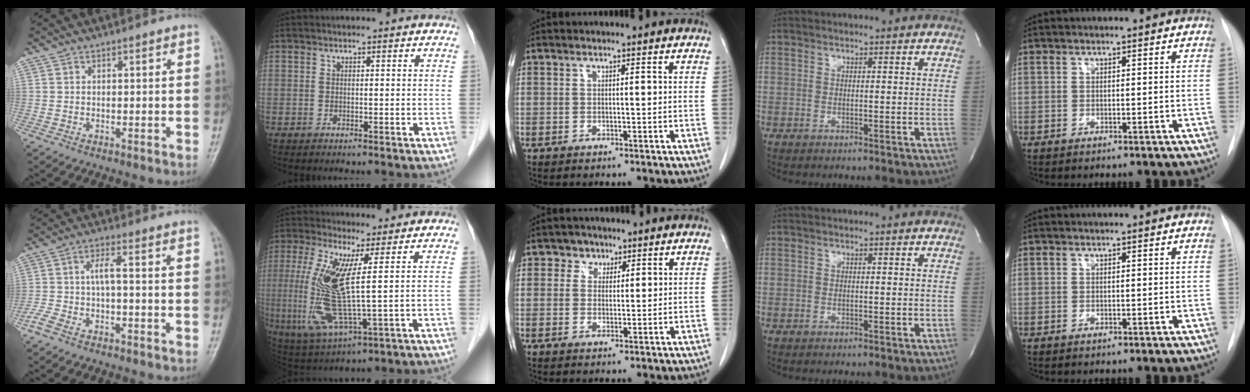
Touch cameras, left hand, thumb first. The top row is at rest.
{"thumb": {"total": 5.1, "force": [-2.0, 0.9, 4.6], "torque": [-0.117, 0.022, -0.037]}, "index": {"total": 11.9, "force": [1.3, 1.2, 11.7], "torque": [-0.267, -0.010, 0.026]}, "middle": {"total": 2.7, "force": [1.6, 2.2, 0.2], "torque": [0.004, 0.003, 0.020]}}